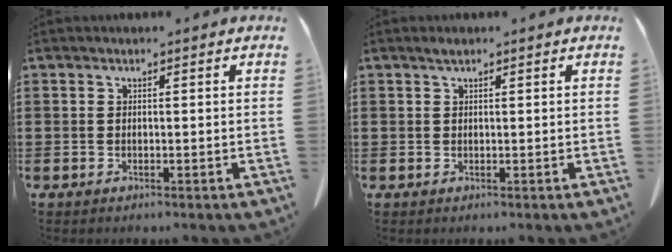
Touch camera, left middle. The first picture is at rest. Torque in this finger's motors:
{"motor_torque": [1.30, 0.85, 0.08, 0.08]}